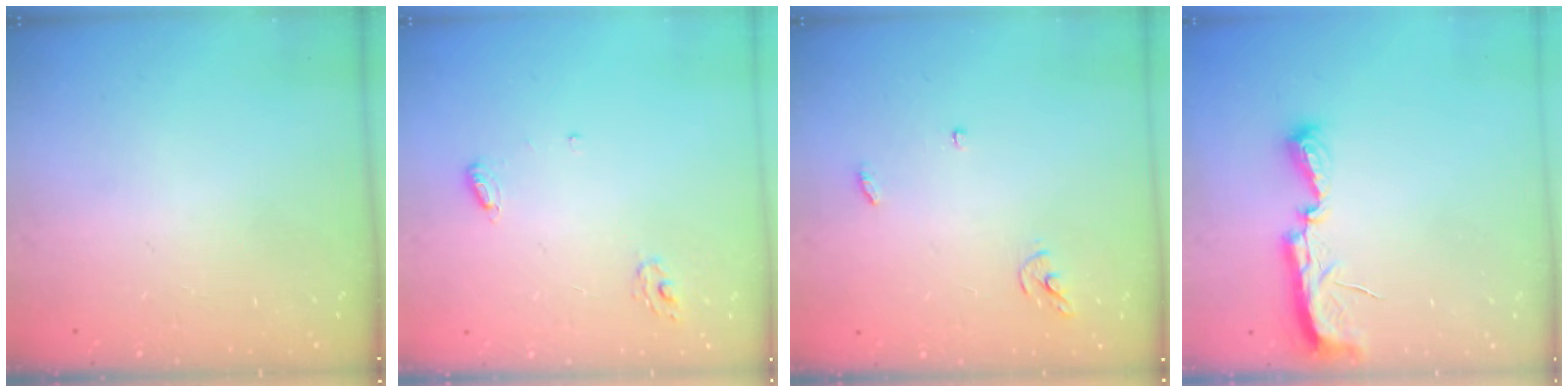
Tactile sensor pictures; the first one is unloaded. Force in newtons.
{"total": 4.7, "press": 4.7, "slide": 0.4}
{"total": 3.8, "press": 3.8, "slide": 0.4}
{"total": 7.4, "press": 7.3, "slide": 0.6}